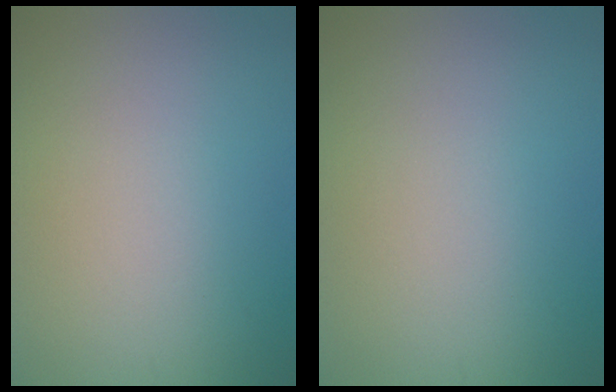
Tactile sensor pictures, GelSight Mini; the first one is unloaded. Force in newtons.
{"total": 0.0}